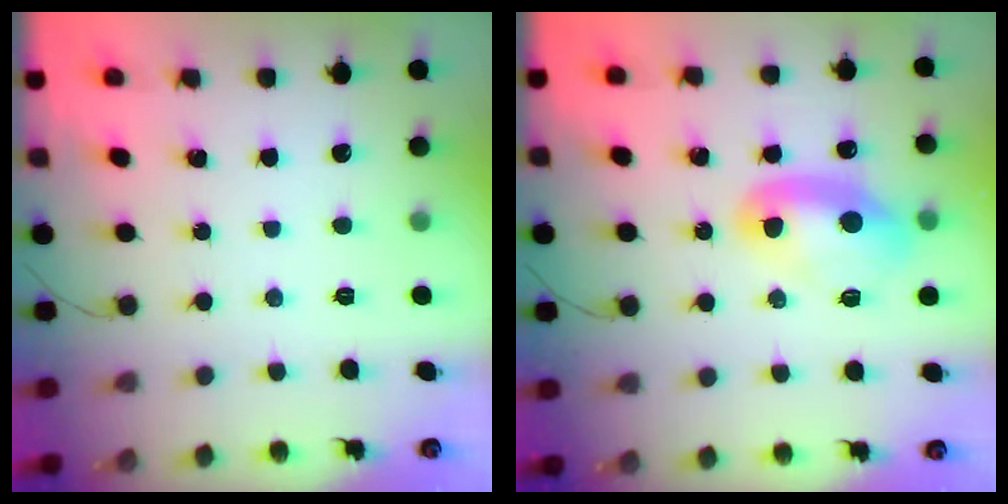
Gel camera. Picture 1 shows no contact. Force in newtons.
{"total": 10.1, "press": 10.0, "slide": 1.0}